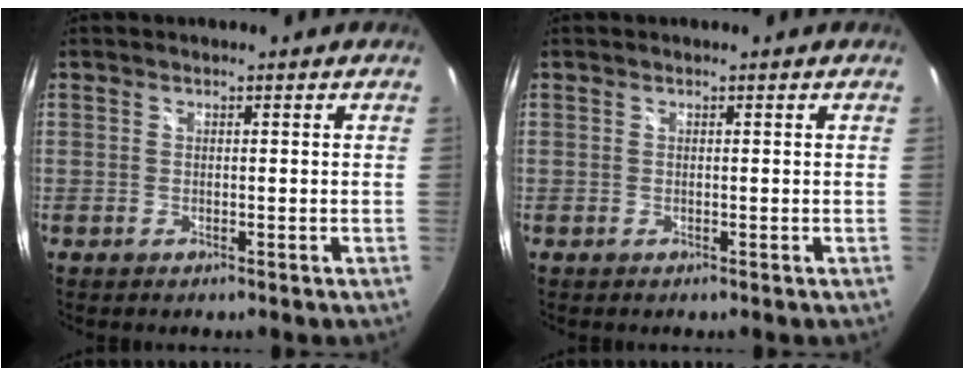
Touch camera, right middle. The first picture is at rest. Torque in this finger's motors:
{"motor_torque": [0.00, 0.00, 0.00, 0.00]}